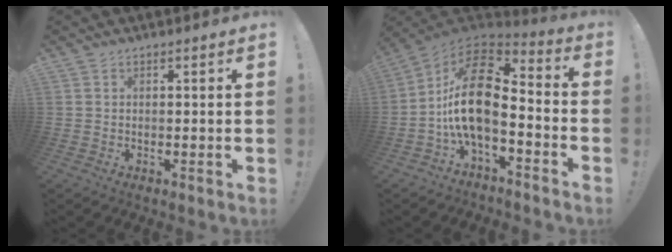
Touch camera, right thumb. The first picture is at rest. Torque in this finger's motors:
{"motor_torque": [2.50, 2.52, 1.83, -0.94, 0.36]}